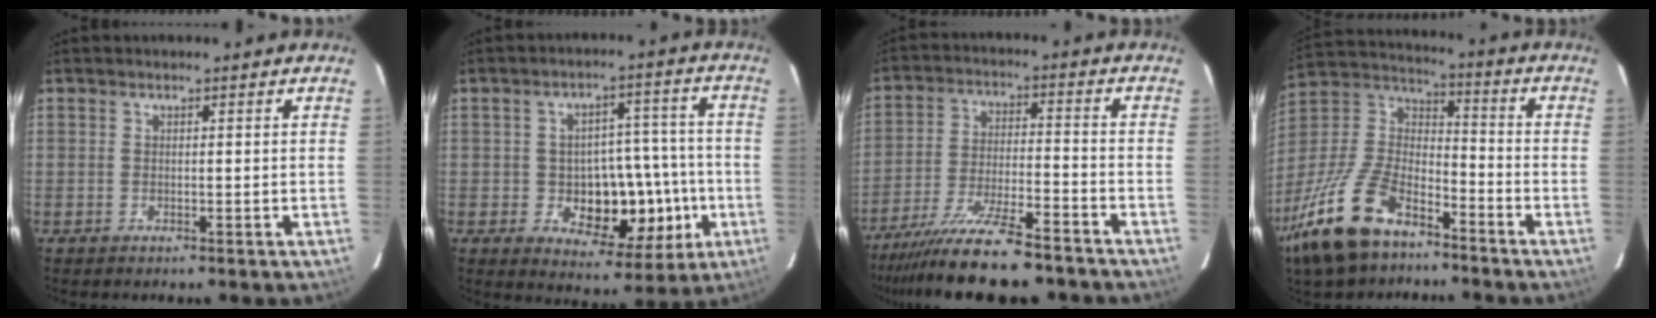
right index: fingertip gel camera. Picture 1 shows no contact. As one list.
[{"total": 12.6, "force": [-2.9, 7.1, 10.0], "torque": [-0.125, 0.029, -0.024]}, {"total": 14.7, "force": [-12.4, 1.3, 7.8], "torque": [-0.138, -0.025, -0.204]}, {"total": 16.8, "force": [-11.2, 7.1, 10.3], "torque": [-0.232, 0.001, -0.214]}]